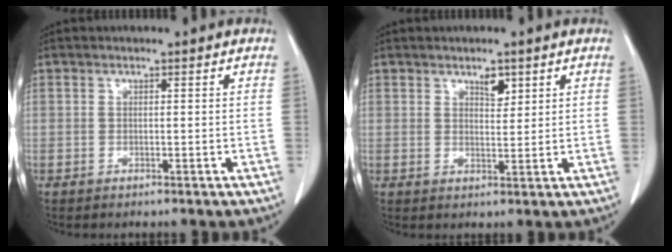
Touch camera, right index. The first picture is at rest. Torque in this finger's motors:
{"motor_torque": [0.07, 0.06, 0.01, 0.02]}